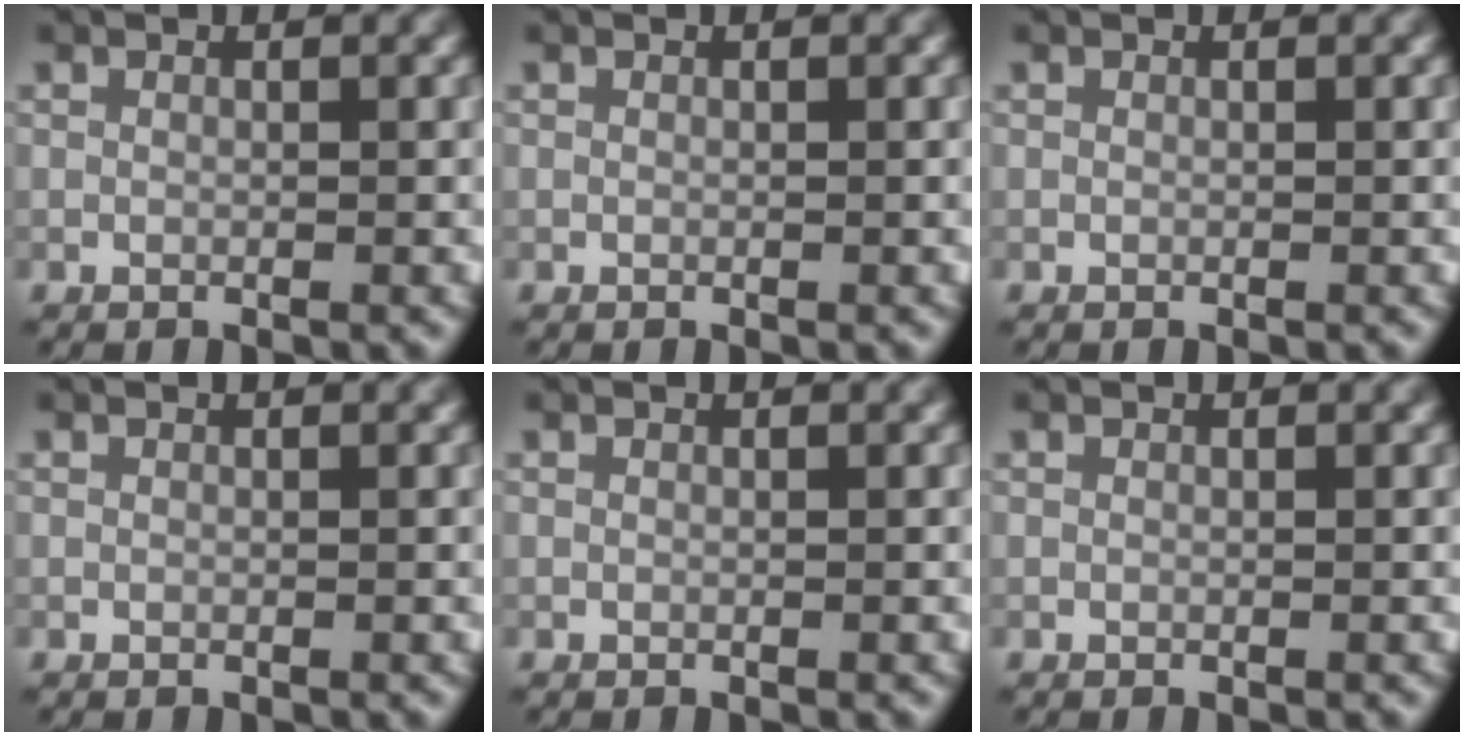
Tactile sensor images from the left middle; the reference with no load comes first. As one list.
[{"total": 0.0}, {"total": 0.0}, {"total": 0.0}, {"total": 0.0}, {"total": 0.0}]